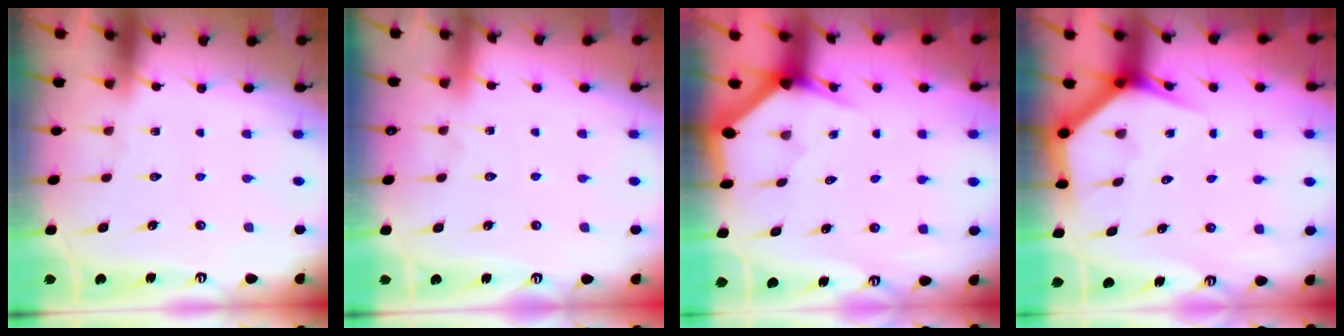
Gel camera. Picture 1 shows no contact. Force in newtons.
{"total": 3.1, "press": 3.1, "slide": 0.5}
{"total": 3.2, "press": 3.2, "slide": 0.1}
{"total": 4.2, "press": 4.2, "slide": 0.4}